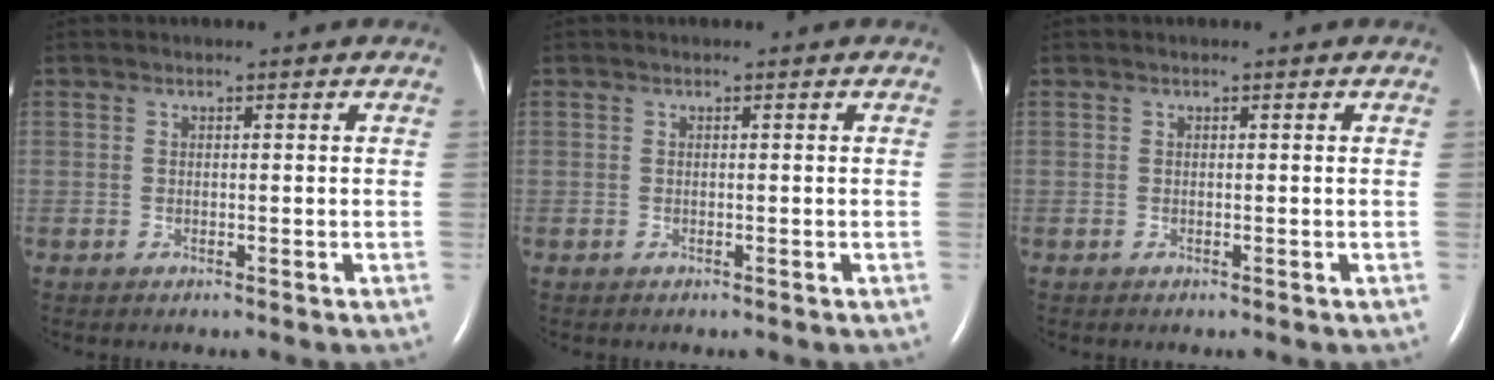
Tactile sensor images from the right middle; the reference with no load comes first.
{"total": 0.0}
{"total": 0.0}